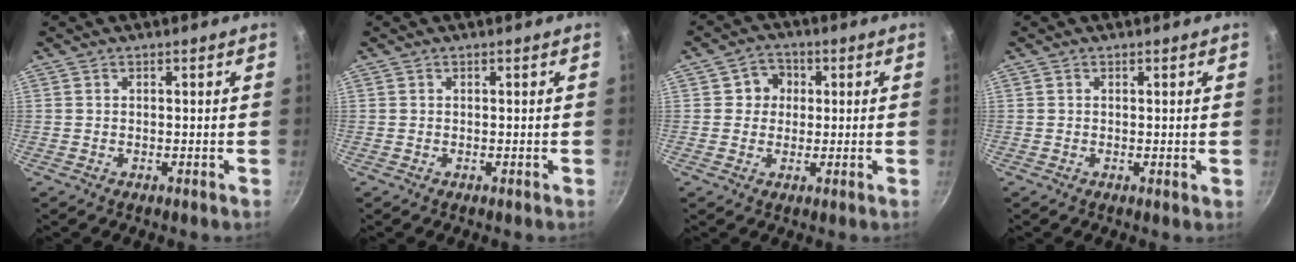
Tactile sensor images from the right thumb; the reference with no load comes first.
{"total": 0.0}
{"total": 2.2, "force": [0.5, 2.0, 0.8], "torque": [0.001, 0.002, 0.004]}
{"total": 0.7, "force": [0.1, 0.2, 0.7], "torque": [-0.012, -0.004, 0.000]}